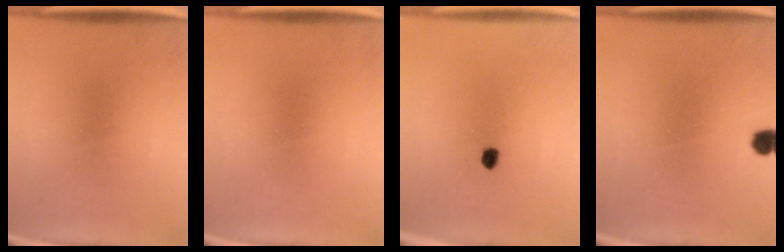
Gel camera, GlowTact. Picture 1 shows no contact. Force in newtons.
{"total": 0.0}
{"total": 1.7}
{"total": 2.4}